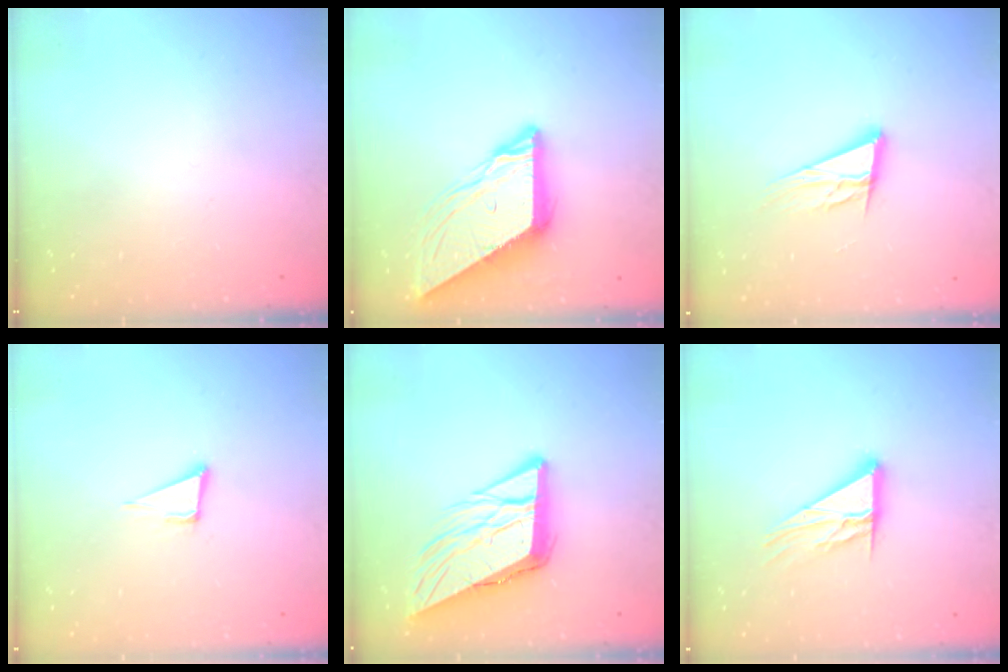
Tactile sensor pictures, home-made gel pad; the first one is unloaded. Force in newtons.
{"total": 10.0, "press": 10.0, "slide": 0.8}
{"total": 13.6, "press": 13.1, "slide": 3.6}
{"total": 5.1, "press": 4.3, "slide": 2.8}
{"total": 11.0, "press": 10.7, "slide": 2.3}
{"total": 11.7, "press": 11.7, "slide": 0.9}